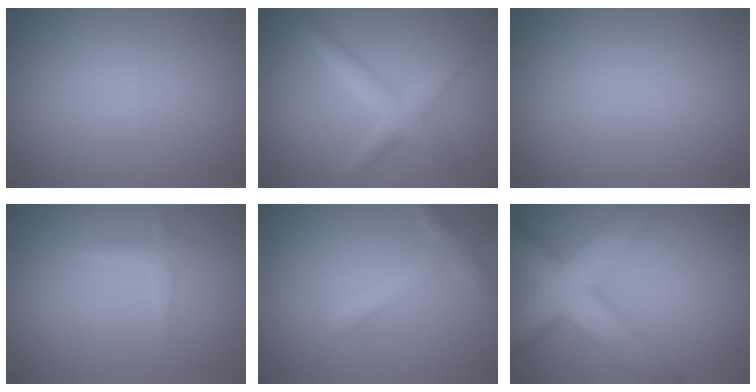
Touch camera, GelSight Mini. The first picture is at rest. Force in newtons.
{"total": 2.8, "press": 2.8, "slide": 0.1}
{"total": 0.0}
{"total": 1.1, "press": 1.1, "slide": 0.0}
{"total": 2.5, "press": 2.5, "slide": 0.1}
{"total": 10.2, "press": 10.2, "slide": 0.3}